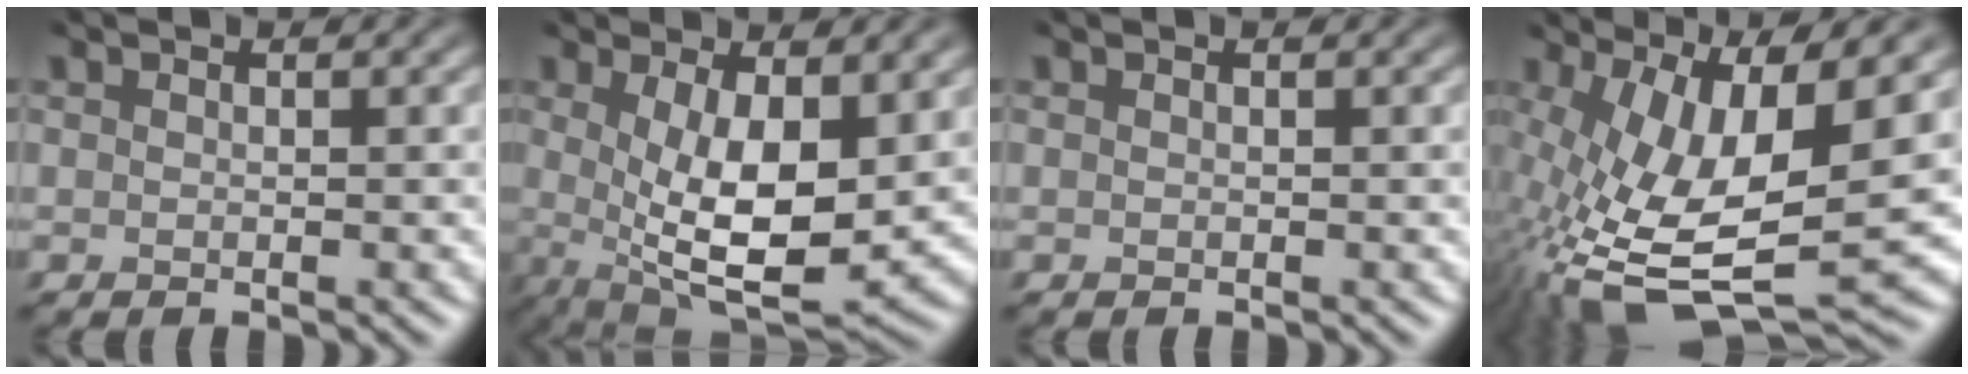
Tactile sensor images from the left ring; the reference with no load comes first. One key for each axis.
{"total": 10.0, "fx": -0.1, "fy": 4.0, "fz": 9.2, "tx": -0.167, "ty": -0.026, "tz": 0.001}
{"total": 0.0}
{"total": 14.7, "fx": -0.9, "fy": 4.9, "fz": 13.8, "tx": -0.281, "ty": -0.013, "tz": 0.006}